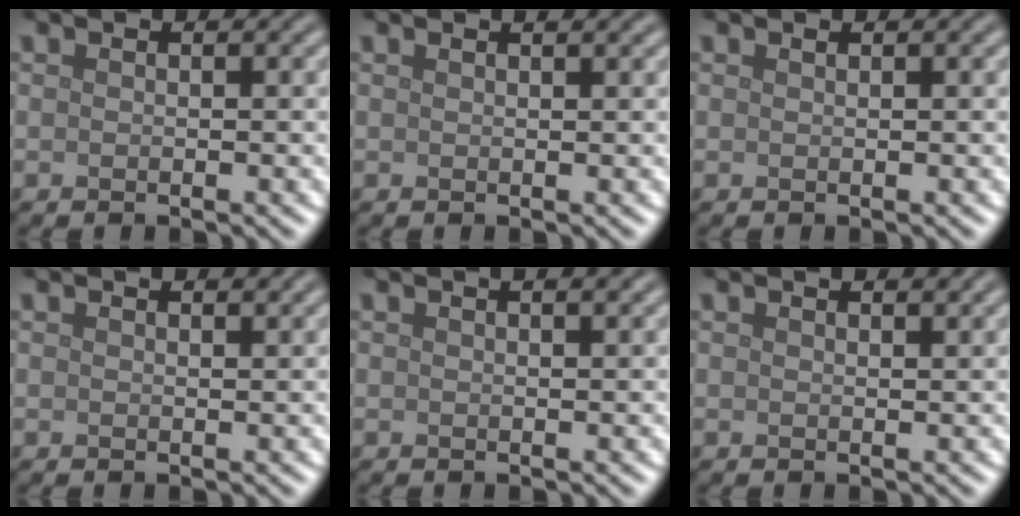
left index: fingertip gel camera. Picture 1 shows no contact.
{"total": 1.4, "force": [1.0, 0.4, 0.9], "torque": [-0.009, 0.001, 0.008]}
{"total": 0.0}
{"total": 1.2, "force": [1.1, 0.2, 0.6], "torque": [-0.009, -0.001, 0.013]}
{"total": 2.5, "force": [1.6, 1.0, 1.7], "torque": [-0.004, 0.009, 0.000]}
{"total": 1.7, "force": [1.4, 0.4, 0.9], "torque": [-0.008, 0.004, 0.008]}